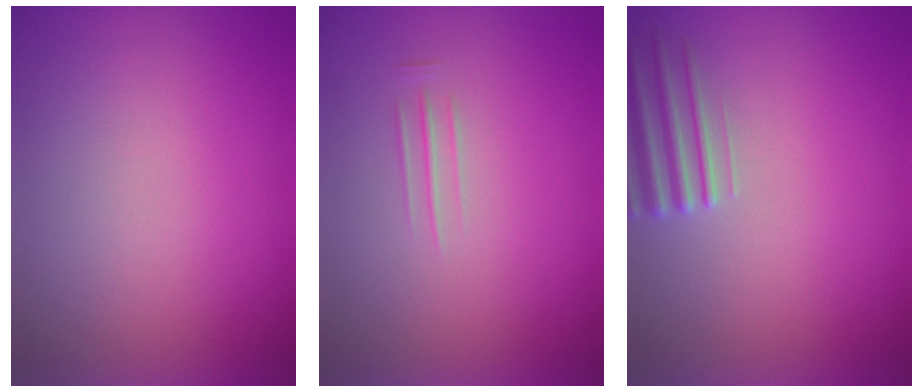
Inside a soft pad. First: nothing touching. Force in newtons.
{"total": 1.6}
{"total": 2.8}